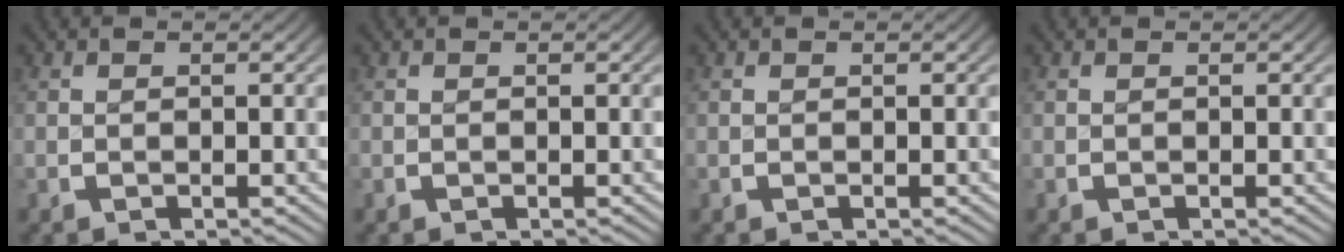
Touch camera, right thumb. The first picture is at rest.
{"total": 0.0}
{"total": 0.0}
{"total": 0.0}